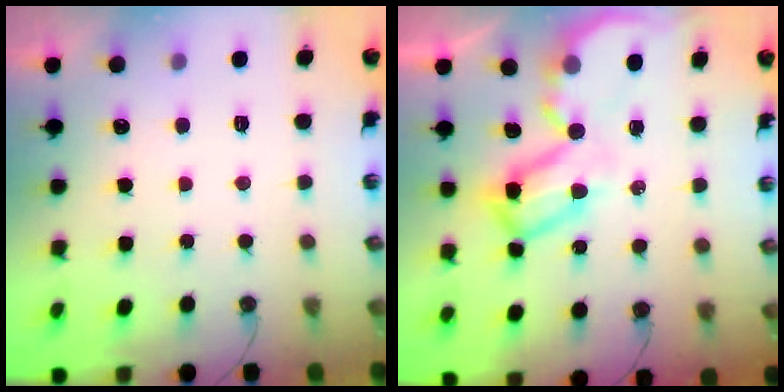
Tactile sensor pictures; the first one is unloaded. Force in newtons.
{"total": 10.4, "press": 10.3, "slide": 0.8}